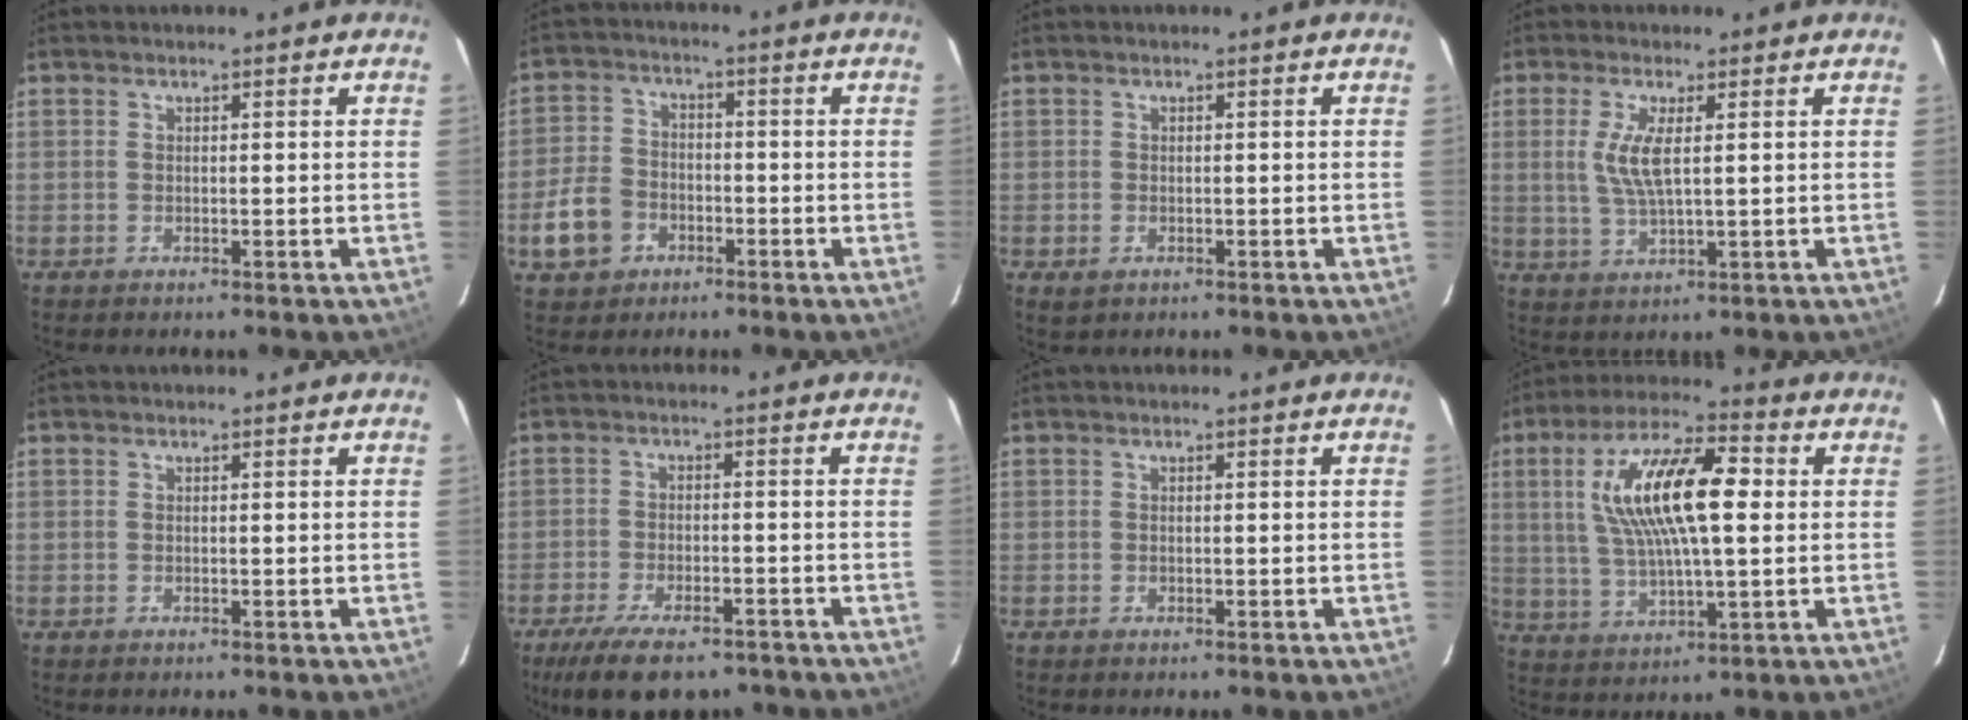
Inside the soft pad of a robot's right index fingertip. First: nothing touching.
{"total": 8.4, "force": [-3.7, 6.5, 3.8], "torque": [-0.101, 0.015, -0.064]}
{"total": 1.8, "force": [-0.7, 1.4, 0.9], "torque": [-0.014, -0.004, -0.012]}
{"total": 7.1, "force": [1.2, 2.1, 6.7], "torque": [-0.144, -0.001, 0.026]}
{"total": 0.0}
{"total": 14.0, "force": [-10.3, 5.4, 7.8], "torque": [-0.167, -0.026, -0.159]}
{"total": 0.0}
{"total": 16.6, "force": [3.1, 5.2, 15.5], "torque": [-0.293, 0.020, 0.057]}